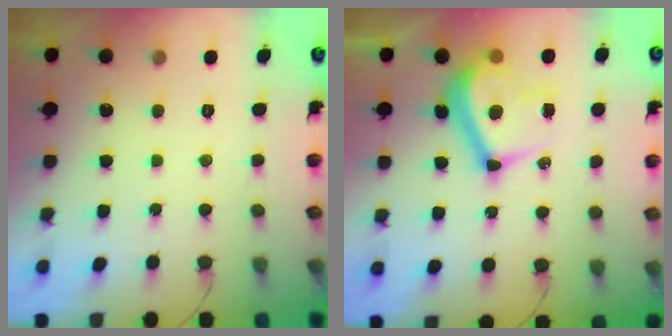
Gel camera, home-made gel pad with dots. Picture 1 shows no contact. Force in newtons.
{"total": 14.2, "press": 14.0, "slide": 2.4}